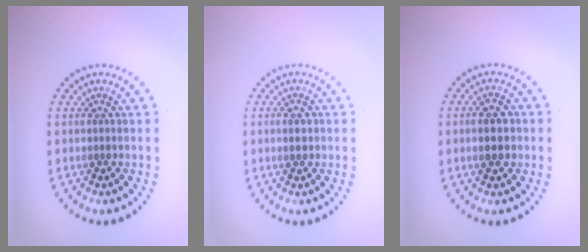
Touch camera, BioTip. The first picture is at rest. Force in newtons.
{"total": 1.7, "press": 1.7, "slide": 0.1}
{"total": 2.8, "press": 2.8, "slide": 0.2}